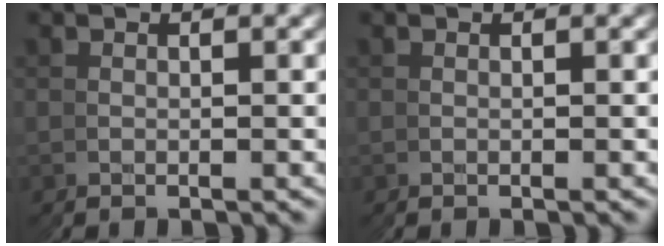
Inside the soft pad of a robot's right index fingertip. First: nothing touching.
{"total": 0.0}